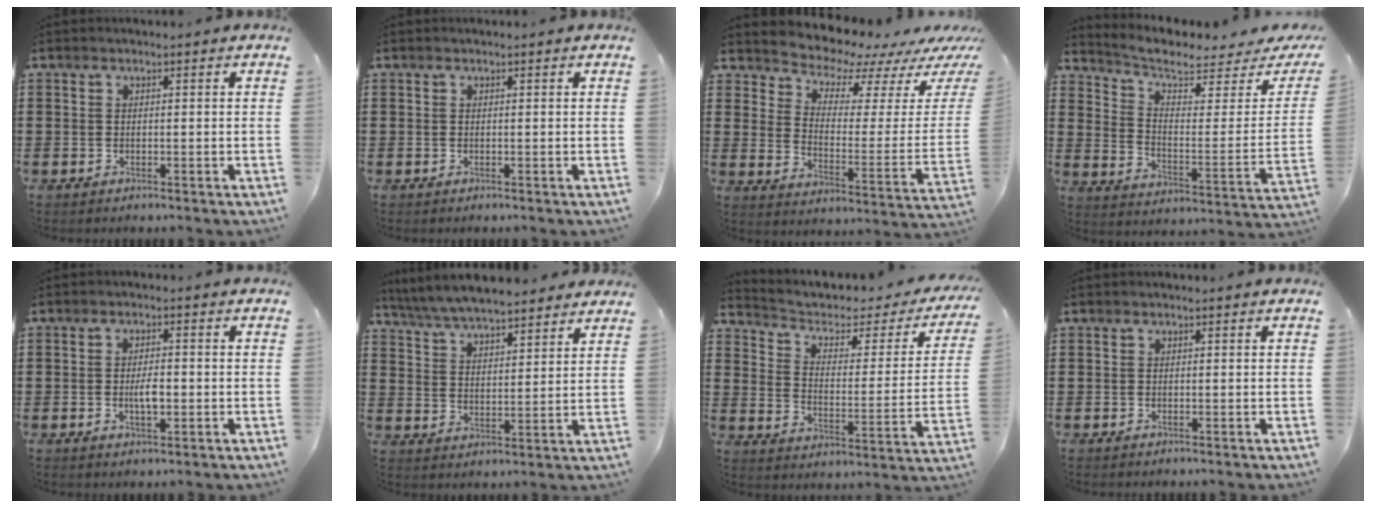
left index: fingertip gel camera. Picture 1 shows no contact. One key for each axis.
{"total": 0.0}
{"total": 6.0, "fx": 5.8, "fy": 1.6, "fz": 0.3, "tx": -0.031, "ty": -0.064, "tz": 0.095}
{"total": 5.5, "fx": 4.6, "fy": 1.2, "fz": 2.7, "tx": -0.072, "ty": -0.038, "tz": 0.072}
{"total": 3.3, "fx": -0.3, "fy": 1.2, "fz": 3.1, "tx": -0.058, "ty": 0.003, "tz": -0.007}
{"total": 6.4, "fx": 6.3, "fy": 0.5, "fz": 1.5, "tx": -0.054, "ty": -0.025, "tz": 0.113}
{"total": 3.2, "fx": 1.7, "fy": 1.8, "fz": 2.0, "tx": -0.054, "ty": -0.012, "tz": 0.019}
{"total": 0.0}